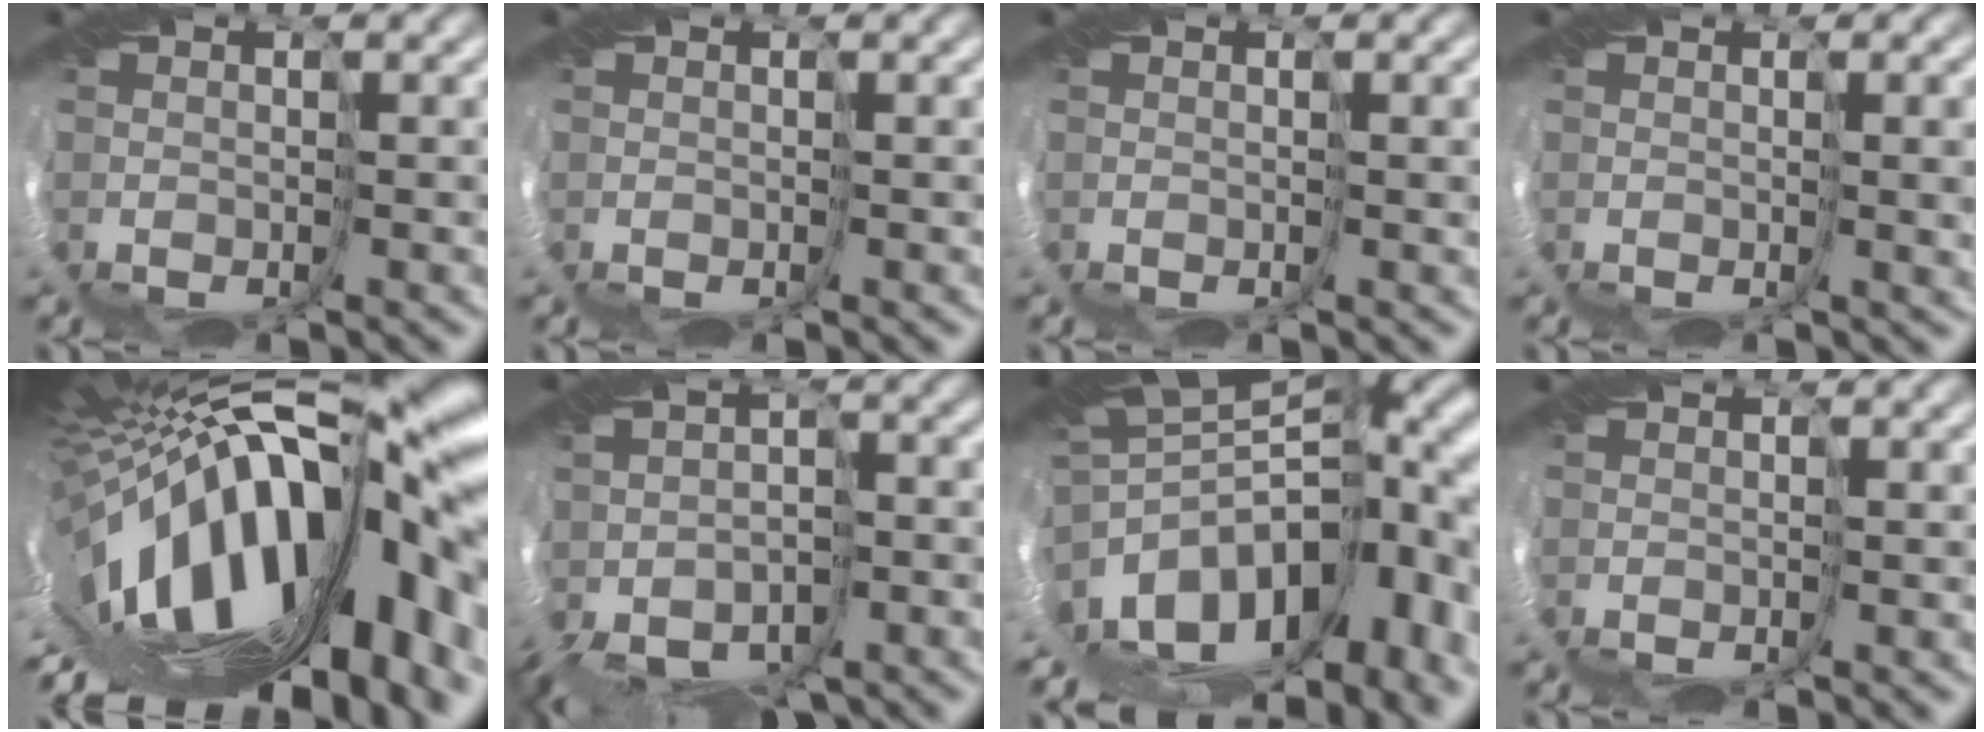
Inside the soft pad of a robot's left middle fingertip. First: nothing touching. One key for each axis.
{"total": 0.0}
{"total": 1.6, "fx": 0.4, "fy": 0.4, "fz": 1.5, "tx": -0.027, "ty": 0.000, "tz": 0.008}
{"total": 4.6, "fx": 0.5, "fy": 1.7, "fz": 4.3, "tx": -0.070, "ty": 0.001, "tz": 0.028}
{"total": 20.0, "fx": -4.6, "fy": 8.3, "fz": 17.6, "tx": -0.292, "ty": -0.030, "tz": -0.091}
{"total": 7.1, "fx": -4.0, "fy": 3.7, "fz": 4.5, "tx": -0.088, "ty": -0.017, "tz": -0.065}
{"total": 15.1, "fx": -6.4, "fy": 7.5, "fz": 11.5, "tx": -0.218, "ty": -0.022, "tz": -0.100}
{"total": 0.0}